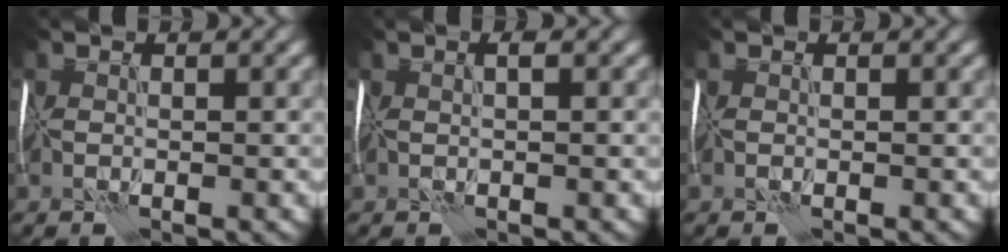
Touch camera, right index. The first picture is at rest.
{"total": 0.6, "force": [0.3, -0.1, 0.5], "torque": [-0.014, -0.001, 0.006]}
{"total": 0.0}